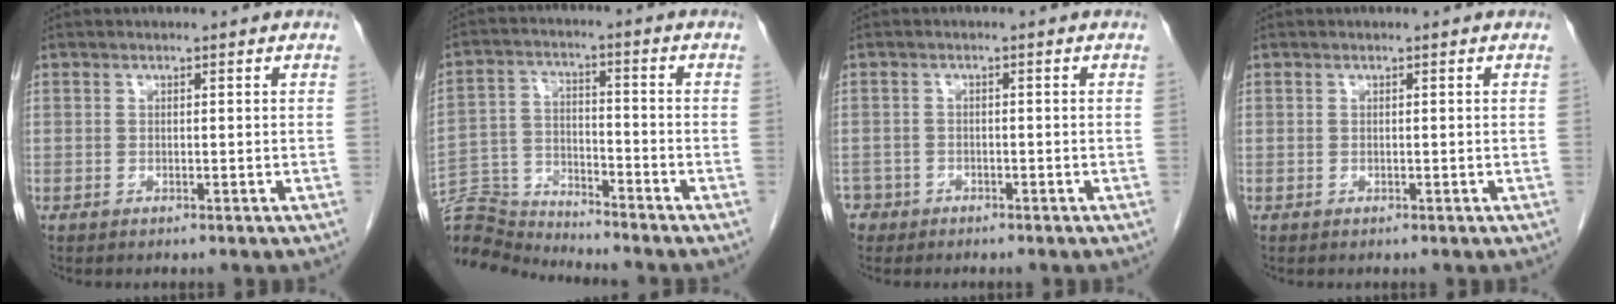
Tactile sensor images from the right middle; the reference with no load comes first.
{"total": 10.3, "force": [-10.2, -0.8, -0.5], "torque": [0.005, 0.018, -0.195]}
{"total": 2.5, "force": [-1.8, 1.7, -0.4], "torque": [0.002, 0.007, -0.034]}
{"total": 0.0}